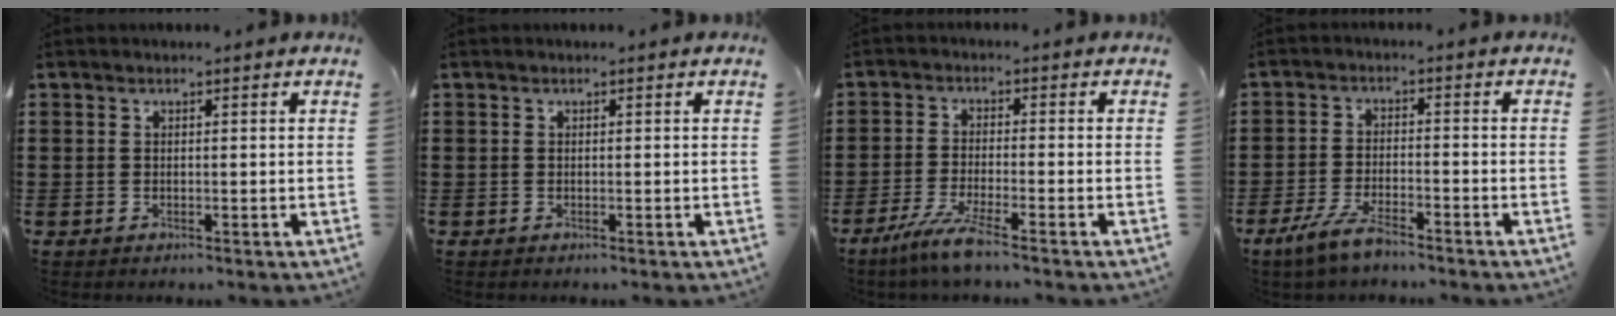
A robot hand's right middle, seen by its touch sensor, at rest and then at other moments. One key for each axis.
{"total": 0.0}
{"total": 5.8, "fx": -4.3, "fy": 0.1, "fz": 3.9, "tx": -0.088, "ty": -0.018, "tz": -0.083}
{"total": 5.3, "fx": -4.1, "fy": 1.2, "fz": 3.1, "tx": -0.077, "ty": -0.006, "tz": -0.083}